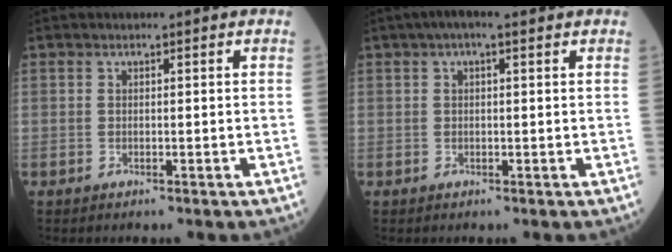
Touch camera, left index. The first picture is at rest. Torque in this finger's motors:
{"motor_torque": [0.38, -0.37, 0.18, 0.03]}